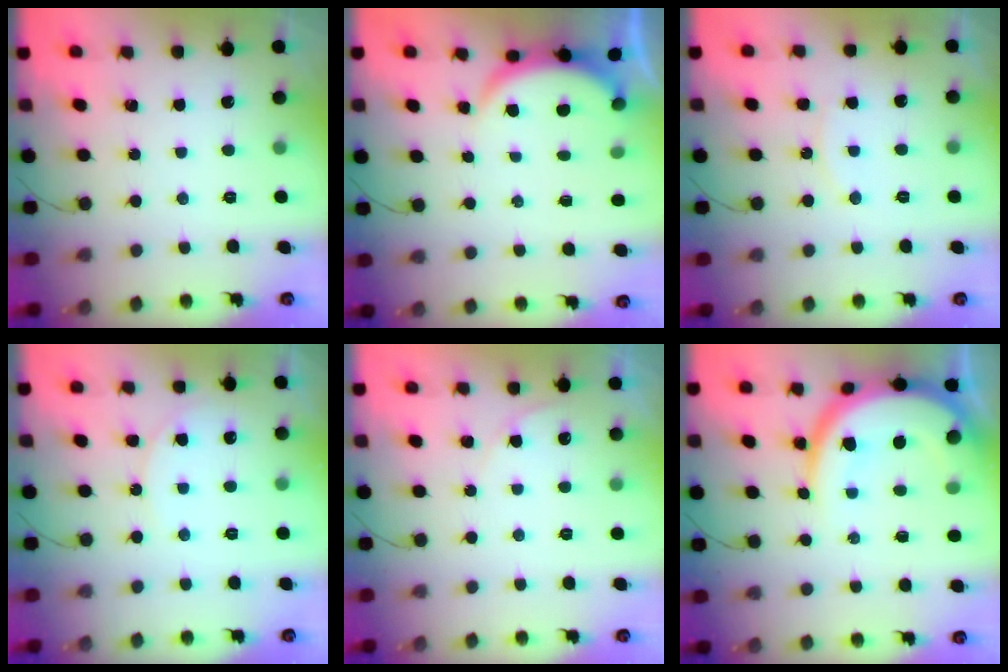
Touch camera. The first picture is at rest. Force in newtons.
{"total": 4.1, "press": 4.1, "slide": 0.5}
{"total": 6.5, "press": 6.5, "slide": 0.5}
{"total": 5.7, "press": 5.7, "slide": 0.7}
{"total": 3.3, "press": 3.3, "slide": 0.2}
{"total": 16.2, "press": 16.1, "slide": 1.6}